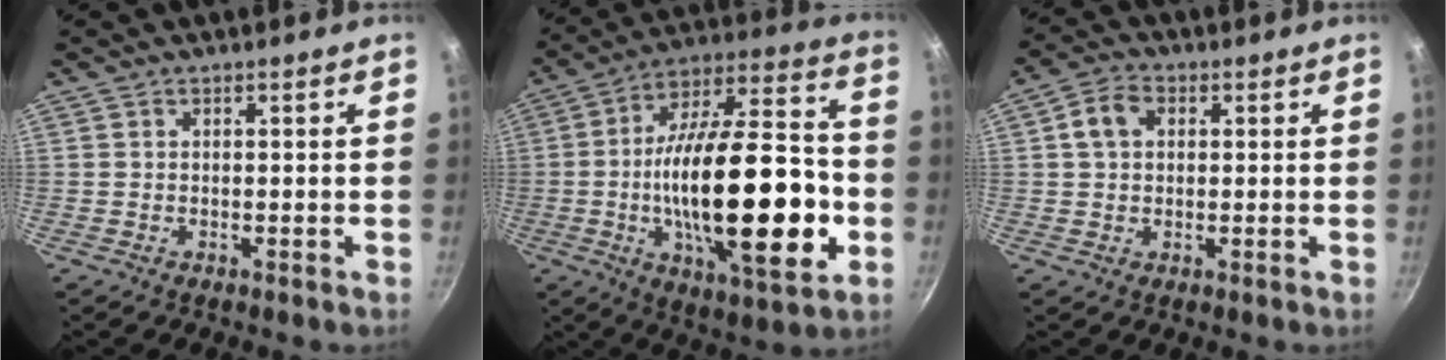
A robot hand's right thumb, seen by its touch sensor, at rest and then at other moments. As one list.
[{"total": 30.1, "force": [-5.4, 11.3, 27.4], "torque": [-0.431, 0.026, -0.081]}, {"total": 5.4, "force": [1.2, 4.1, 3.4], "torque": [-0.052, 0.013, 0.014]}]